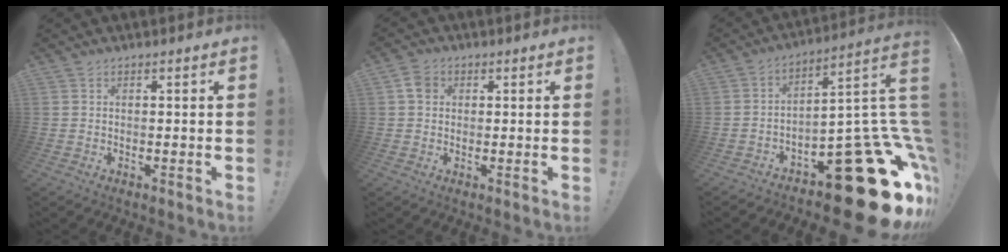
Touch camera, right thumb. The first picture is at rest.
{"total": 4.3, "force": [0.9, 3.5, 2.3], "torque": [-0.033, 0.007, 0.019]}
{"total": 26.1, "force": [-14.1, 9.2, 19.9], "torque": [-0.178, 0.054, -0.214]}